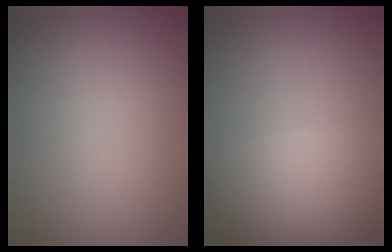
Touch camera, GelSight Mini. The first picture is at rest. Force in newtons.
{"total": 6.4, "press": 6.4, "slide": 0.4}